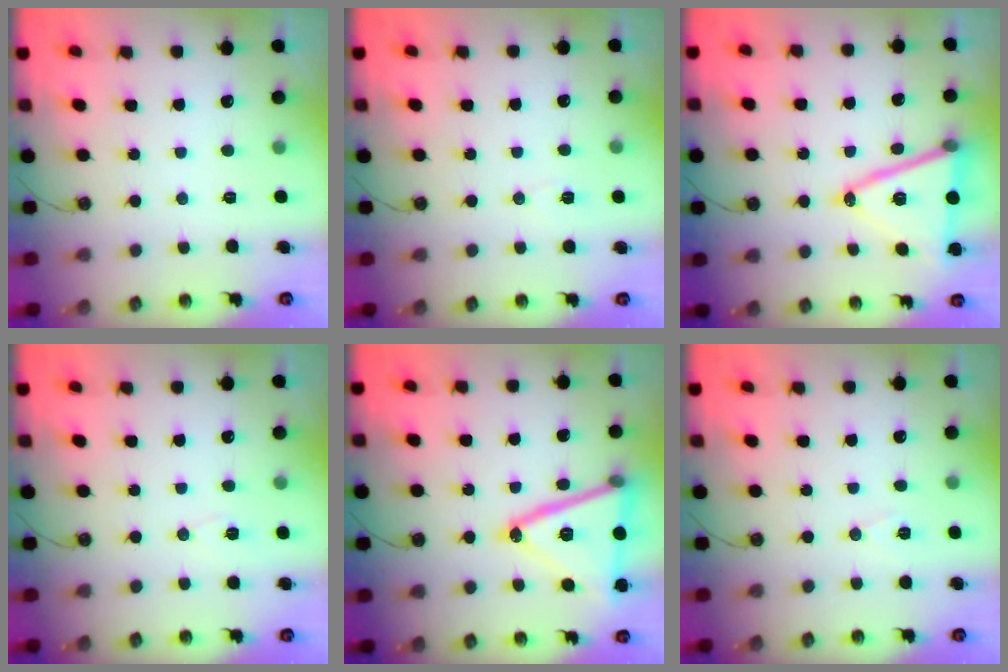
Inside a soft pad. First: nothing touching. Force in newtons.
{"total": 5.3, "press": 5.0, "slide": 1.7}
{"total": 16.6, "press": 16.1, "slide": 3.8}
{"total": 3.6, "press": 2.5, "slide": 2.6}
{"total": 21.9, "press": 21.6, "slide": 3.3}
{"total": 6.2, "press": 4.1, "slide": 4.6}